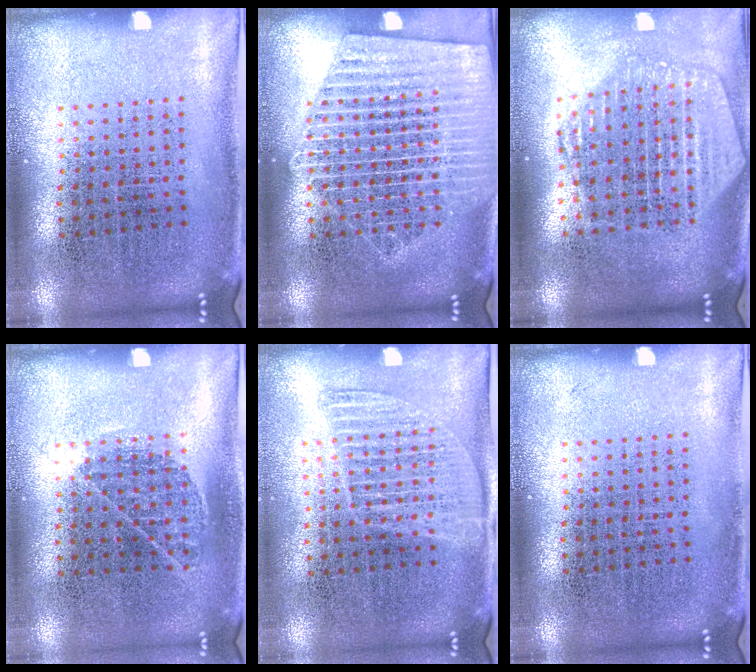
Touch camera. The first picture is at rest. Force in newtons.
{"total": 2.1, "press": 2.1, "slide": 0.2}
{"total": 2.2, "press": 1.9, "slide": 1.1}
{"total": 0.8, "press": 0.6, "slide": 0.6}
{"total": 1.2, "press": 1.1, "slide": 0.5}
{"total": 0.0}